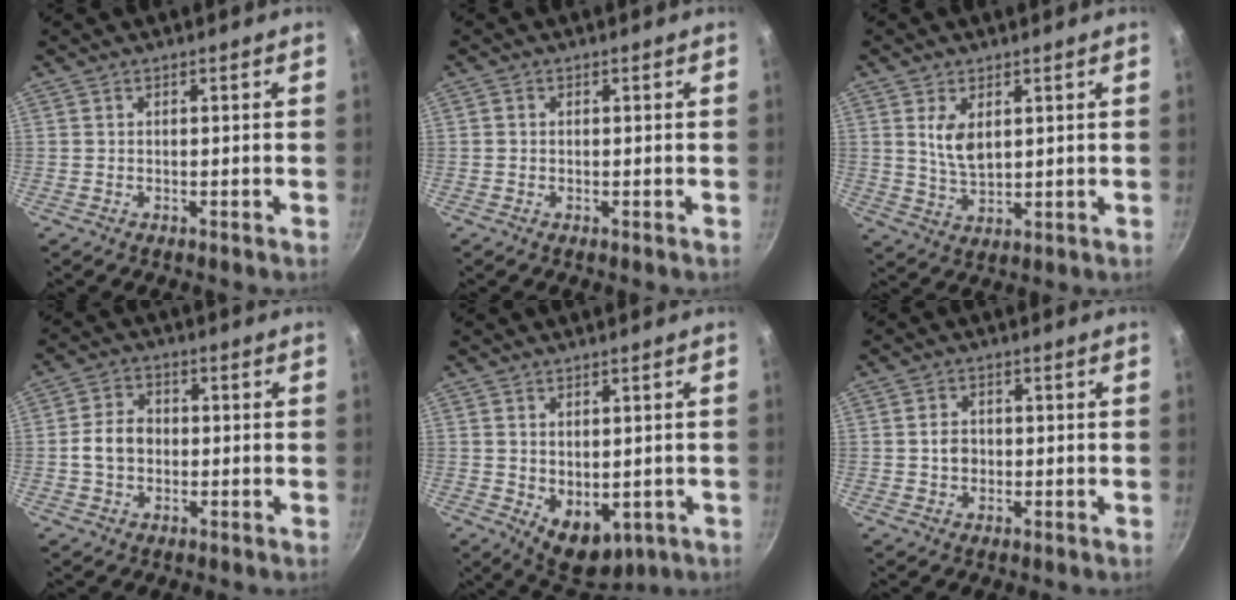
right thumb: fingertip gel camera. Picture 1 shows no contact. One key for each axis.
{"total": 0.7, "fx": -0.1, "fy": 0.7, "fz": 0.3, "tx": -0.004, "ty": 0.003, "tz": -0.003}
{"total": 5.8, "fx": 1.9, "fy": 3.2, "fz": 4.4, "tx": -0.072, "ty": -0.023, "tz": 0.041}
{"total": 6.1, "fx": -0.6, "fy": 4.8, "fz": 3.7, "tx": -0.050, "ty": 0.020, "tz": -0.017}
{"total": 8.2, "fx": -0.8, "fy": 5.6, "fz": 6.0, "tx": -0.062, "ty": -0.013, "tz": 0.008}
{"total": 3.1, "fx": -0.2, "fy": 2.6, "fz": 1.7, "tx": -0.017, "ty": 0.007, "tz": -0.007}